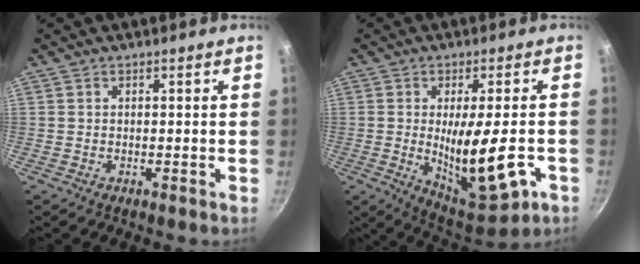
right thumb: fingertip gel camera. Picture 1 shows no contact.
{"total": 15.5, "force": [-3.5, 5.0, 14.2], "torque": [-0.197, -0.007, -0.037]}